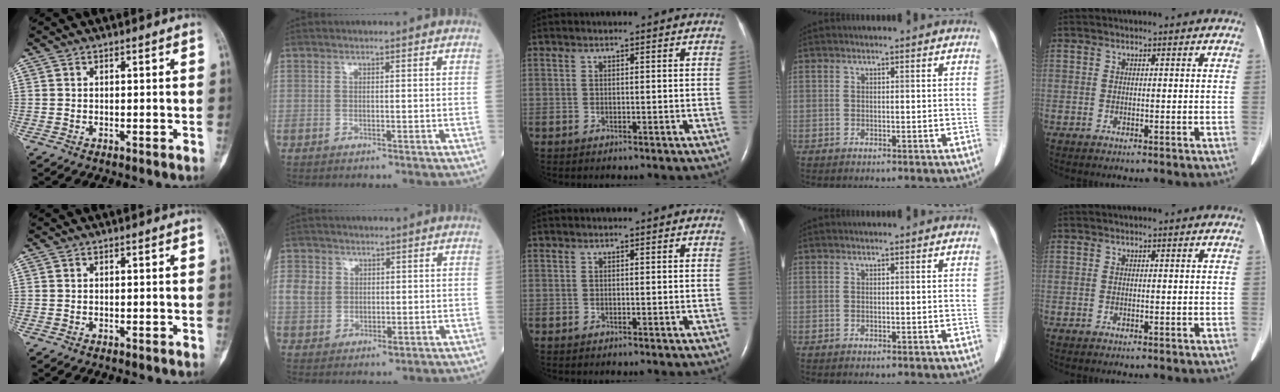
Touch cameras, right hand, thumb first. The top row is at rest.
{"index": {"total": 5.3, "force": [1.3, 4.6, 2.3], "torque": [-0.045, 0.008, 0.027]}}